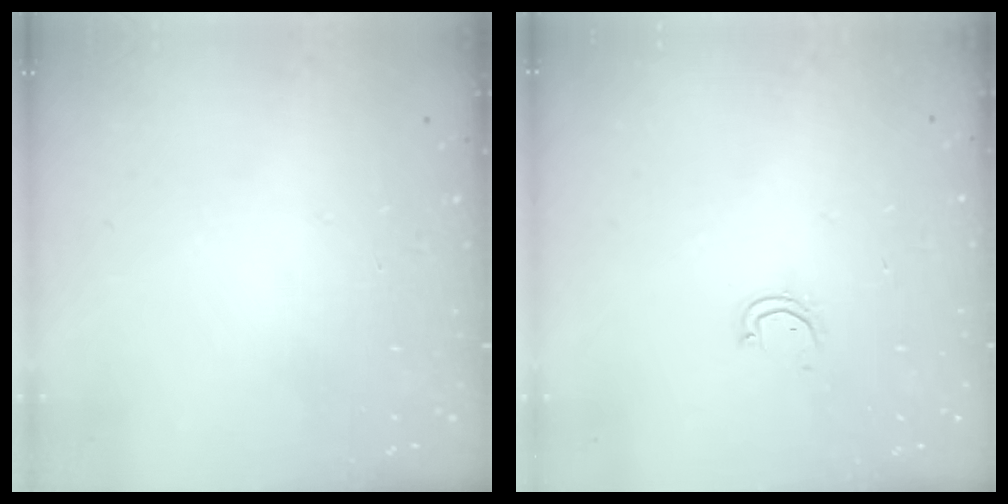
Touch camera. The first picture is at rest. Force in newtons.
{"total": 3.3, "press": 3.3, "slide": 0.2}